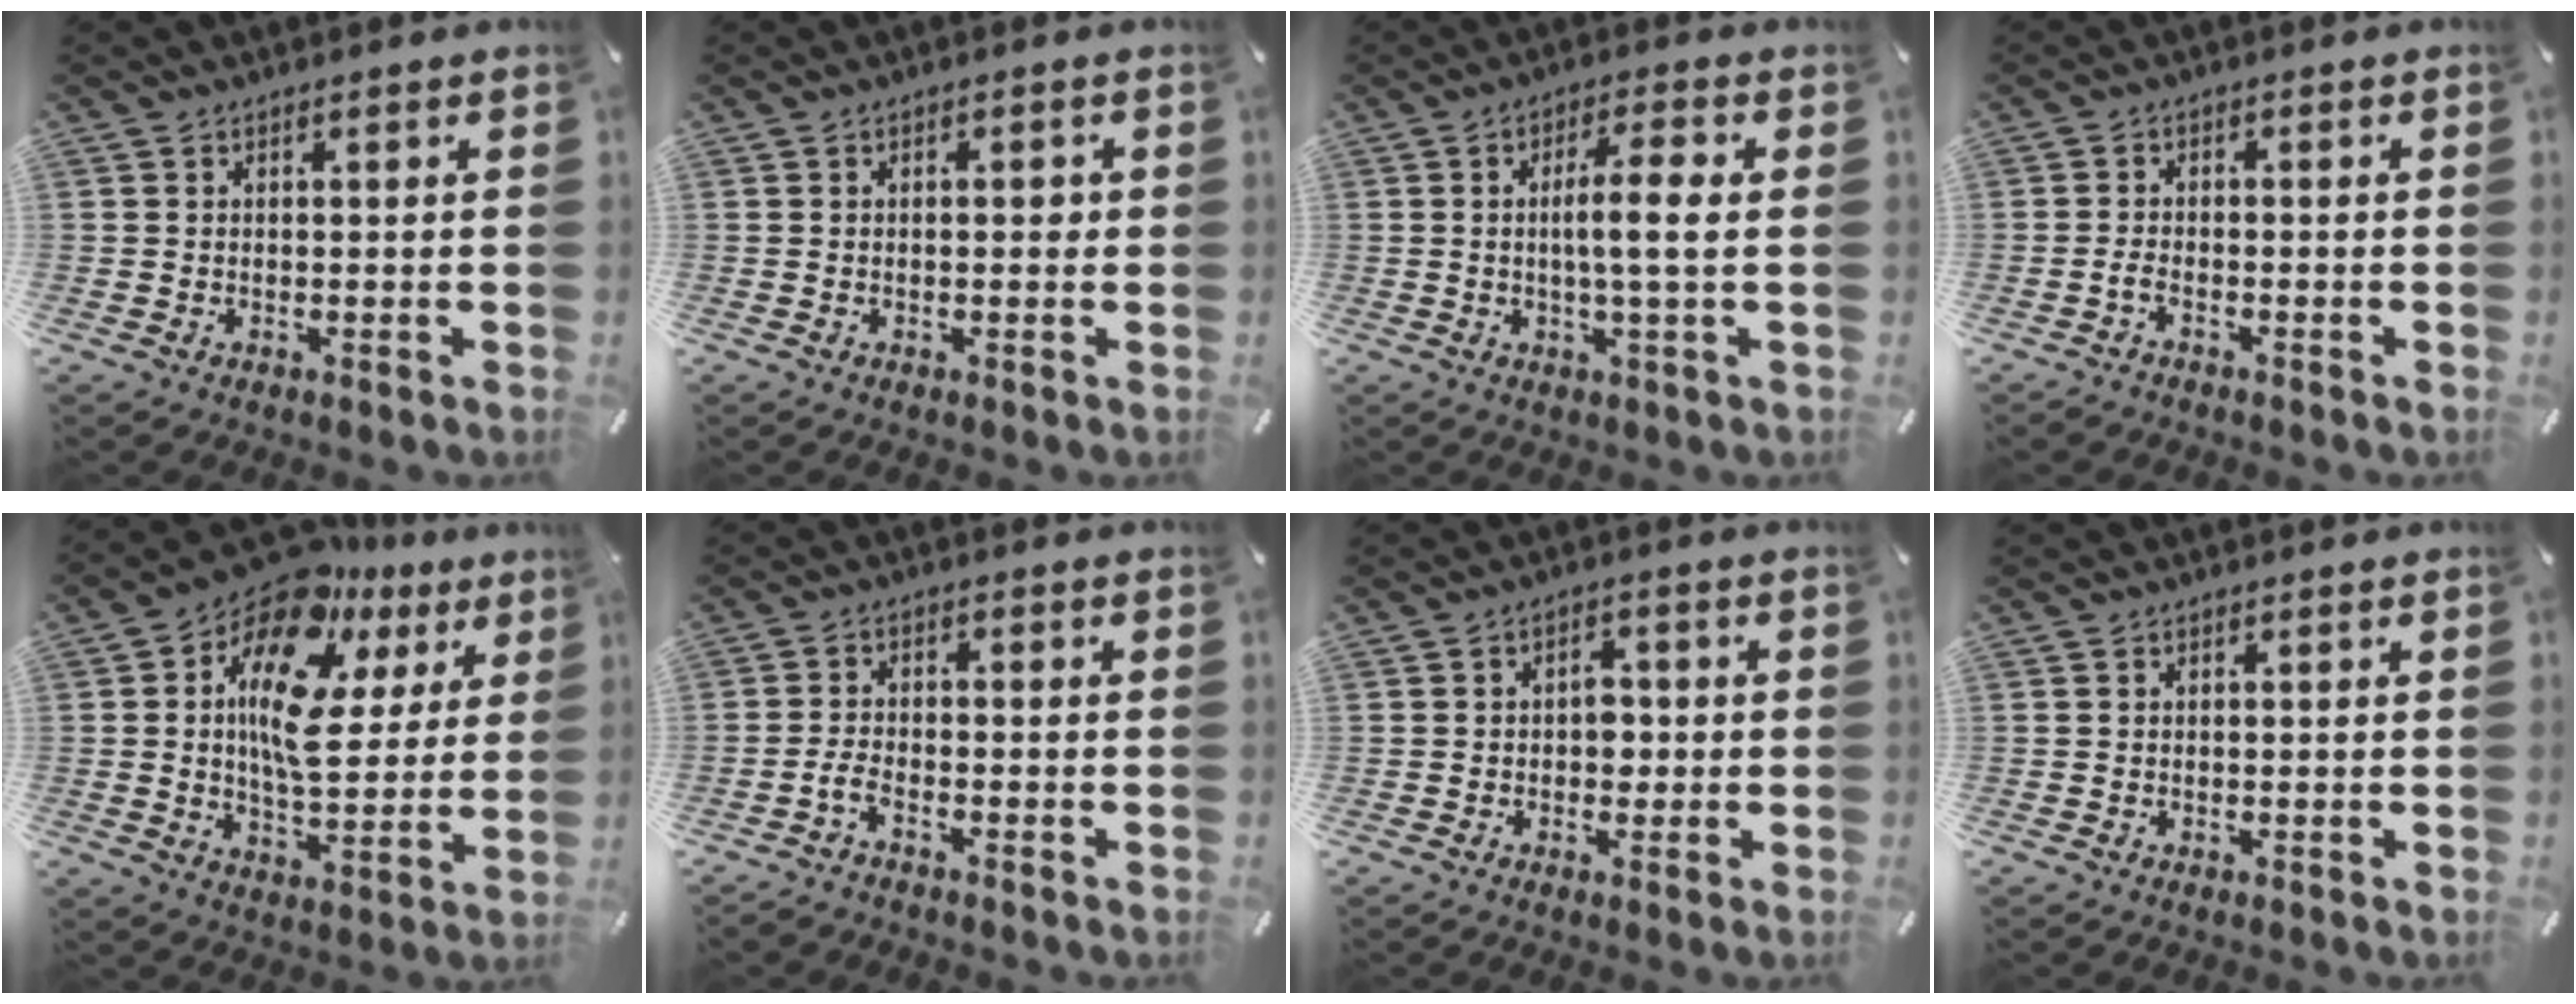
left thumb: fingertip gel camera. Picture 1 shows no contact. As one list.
[{"total": 1.6, "force": [-0.1, 0.7, 1.4], "torque": [-0.018, 0.001, -0.005]}, {"total": 8.2, "force": [0.4, 1.2, 8.1], "torque": [-0.140, 0.003, 0.000]}, {"total": 2.0, "force": [-1.3, 0.8, 1.3], "torque": [-0.030, 0.002, -0.027]}, {"total": 17.5, "force": [7.6, 9.7, 12.4], "torque": [-0.221, -0.054, 0.129]}, {"total": 3.0, "force": [-2.2, 1.1, 1.8], "torque": [-0.043, 0.006, -0.044]}, {"total": 3.5, "force": [-0.3, 2.6, 2.4], "torque": [-0.030, 0.003, -0.012]}, {"total": 0.0}]